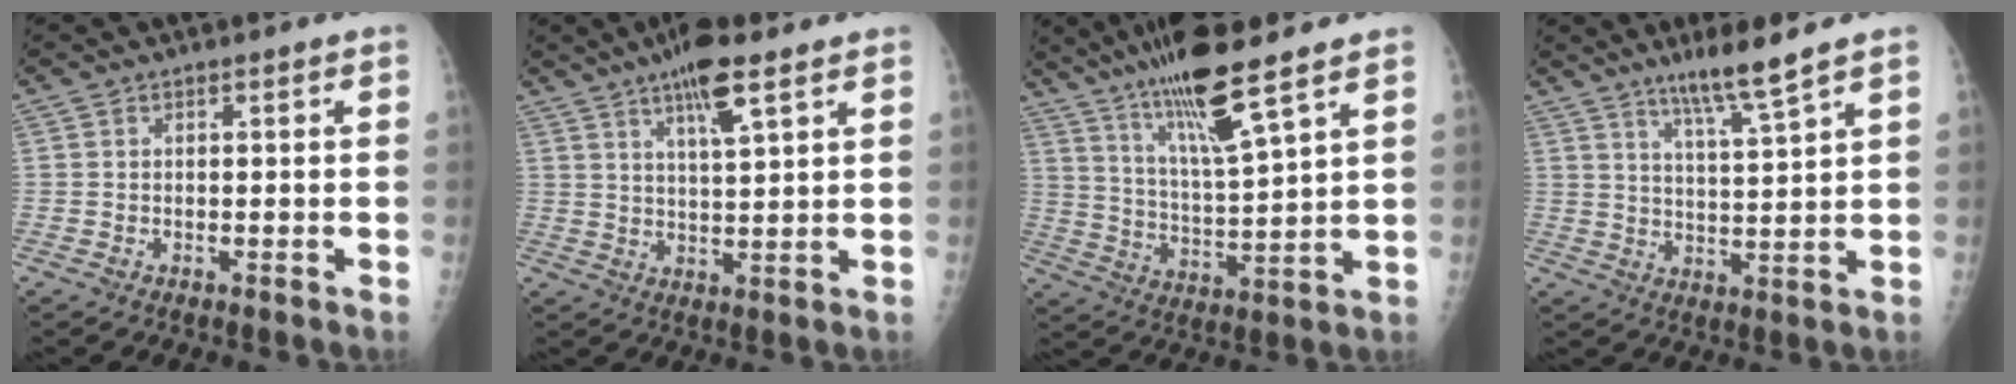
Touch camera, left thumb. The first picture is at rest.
{"total": 8.6, "force": [5.2, 1.8, 6.6], "torque": [-0.109, -0.022, 0.086]}
{"total": 14.2, "force": [9.5, 1.2, 10.5], "torque": [-0.191, -0.050, 0.178]}
{"total": 7.4, "force": [5.5, -0.4, 5.0], "torque": [-0.088, -0.041, 0.101]}